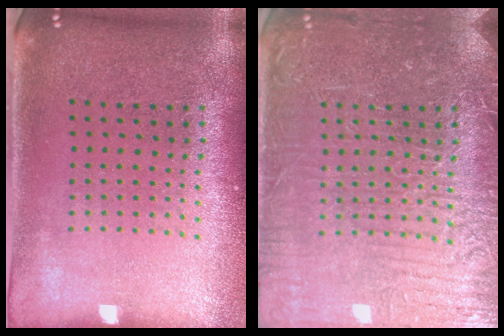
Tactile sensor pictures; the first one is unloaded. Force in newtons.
{"total": 4.6, "press": 4.6, "slide": 0.6}